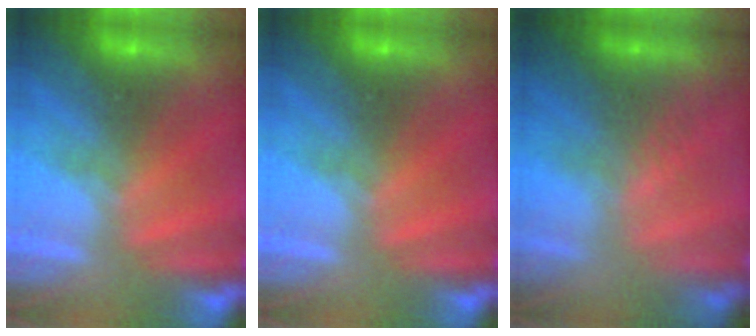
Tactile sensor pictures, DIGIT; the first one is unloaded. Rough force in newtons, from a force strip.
{"total": 0.0}
{"total": 2.9}